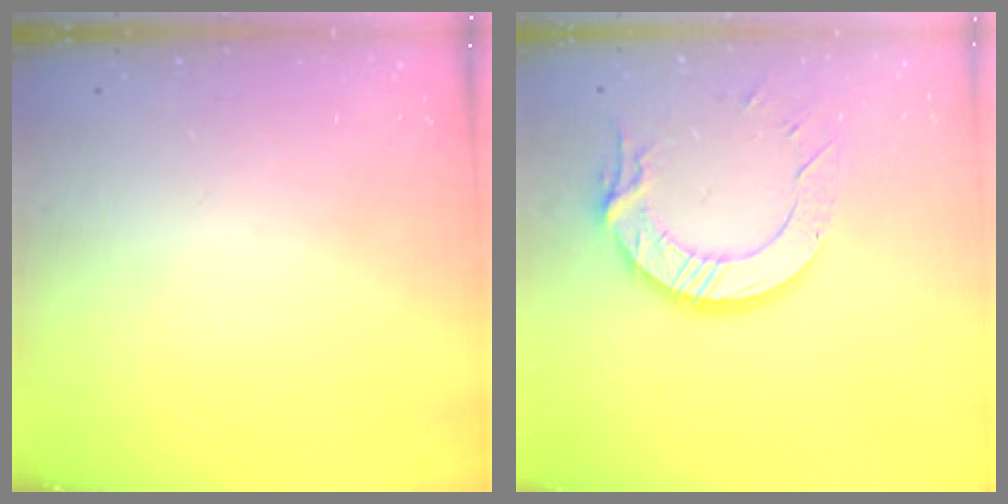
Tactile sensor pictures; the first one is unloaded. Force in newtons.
{"total": 12.7, "press": 12.6, "slide": 1.2}